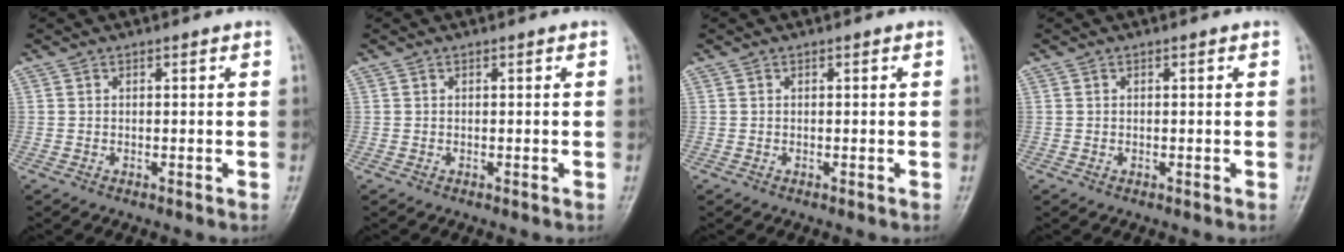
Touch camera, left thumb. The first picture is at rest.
{"total": 0.0}
{"total": 0.0}
{"total": 0.8, "force": [0.0, 0.4, 0.7], "torque": [-0.008, 0.009, 0.001]}